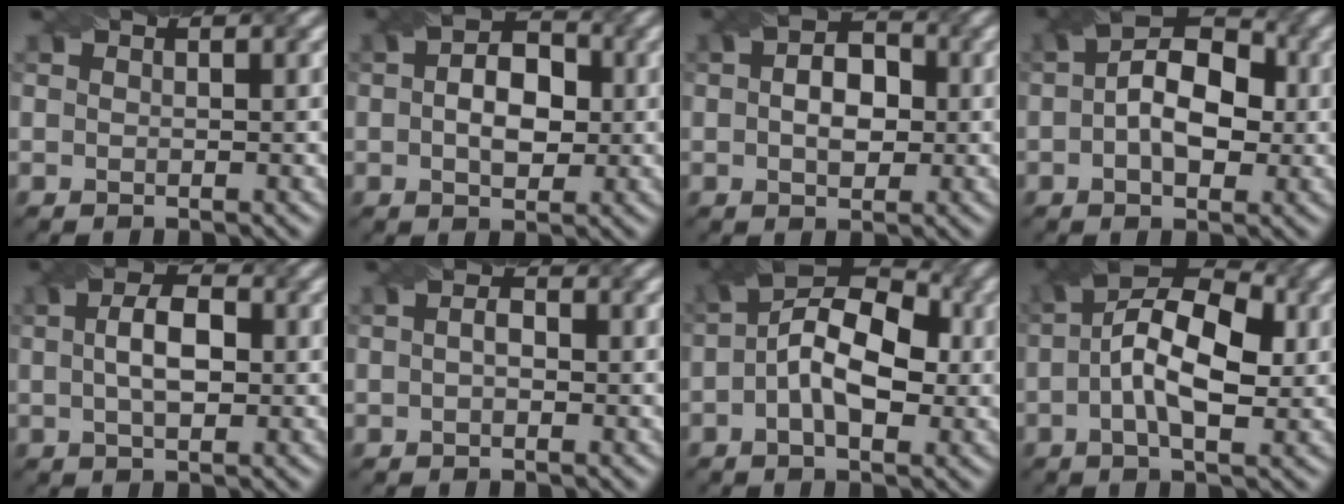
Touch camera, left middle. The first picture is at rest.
{"total": 4.3, "force": [-0.4, 3.0, 3.0], "torque": [-0.037, 0.008, 0.003]}
{"total": 3.7, "force": [-0.4, 2.7, 2.5], "torque": [-0.028, 0.010, -0.001]}
{"total": 6.1, "force": [-0.4, 3.9, 4.7], "torque": [-0.055, 0.019, 0.000]}
{"total": 3.4, "force": [-0.3, 1.9, 2.7], "torque": [-0.042, 0.008, 0.006]}
{"total": 1.1, "force": [-0.6, 0.9, 0.5], "torque": [0.007, 0.000, -0.007]}
{"total": 7.0, "force": [-0.8, 4.0, 5.7], "torque": [-0.084, 0.023, -0.008]}
{"total": 7.6, "force": [-0.4, 3.9, 6.5], "torque": [-0.107, 0.018, 0.000]}